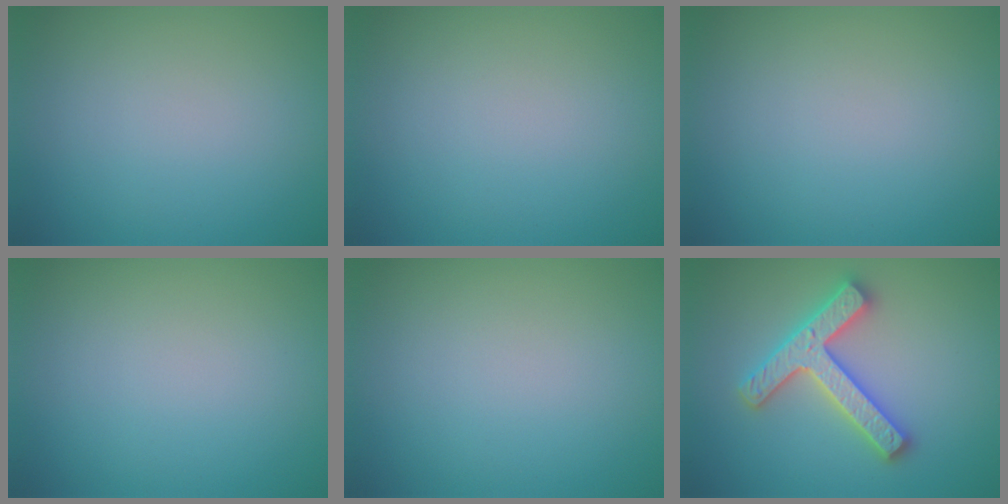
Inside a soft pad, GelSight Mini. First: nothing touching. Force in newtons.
{"total": 0.0}
{"total": 0.0}
{"total": 0.0}
{"total": 0.0}
{"total": 4.5, "press": 4.4, "slide": 0.8}